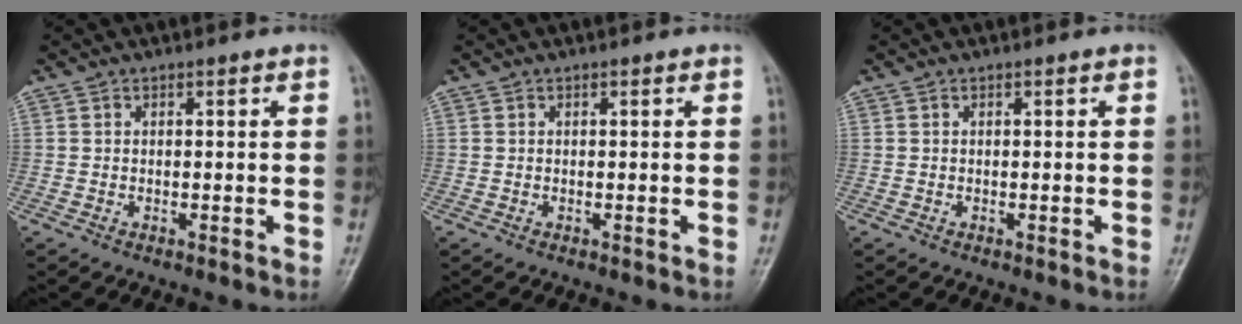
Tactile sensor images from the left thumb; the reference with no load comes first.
{"total": 0.0}
{"total": 0.0}